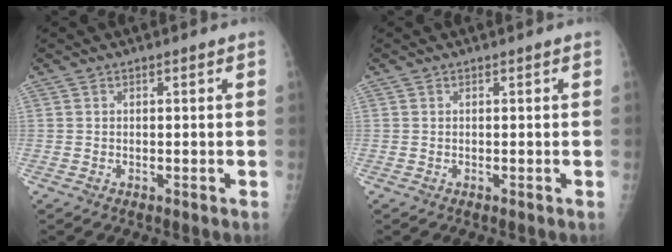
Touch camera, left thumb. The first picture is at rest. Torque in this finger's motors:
{"motor_torque": [0.00, 0.00, -0.01, -0.01, 0.00]}